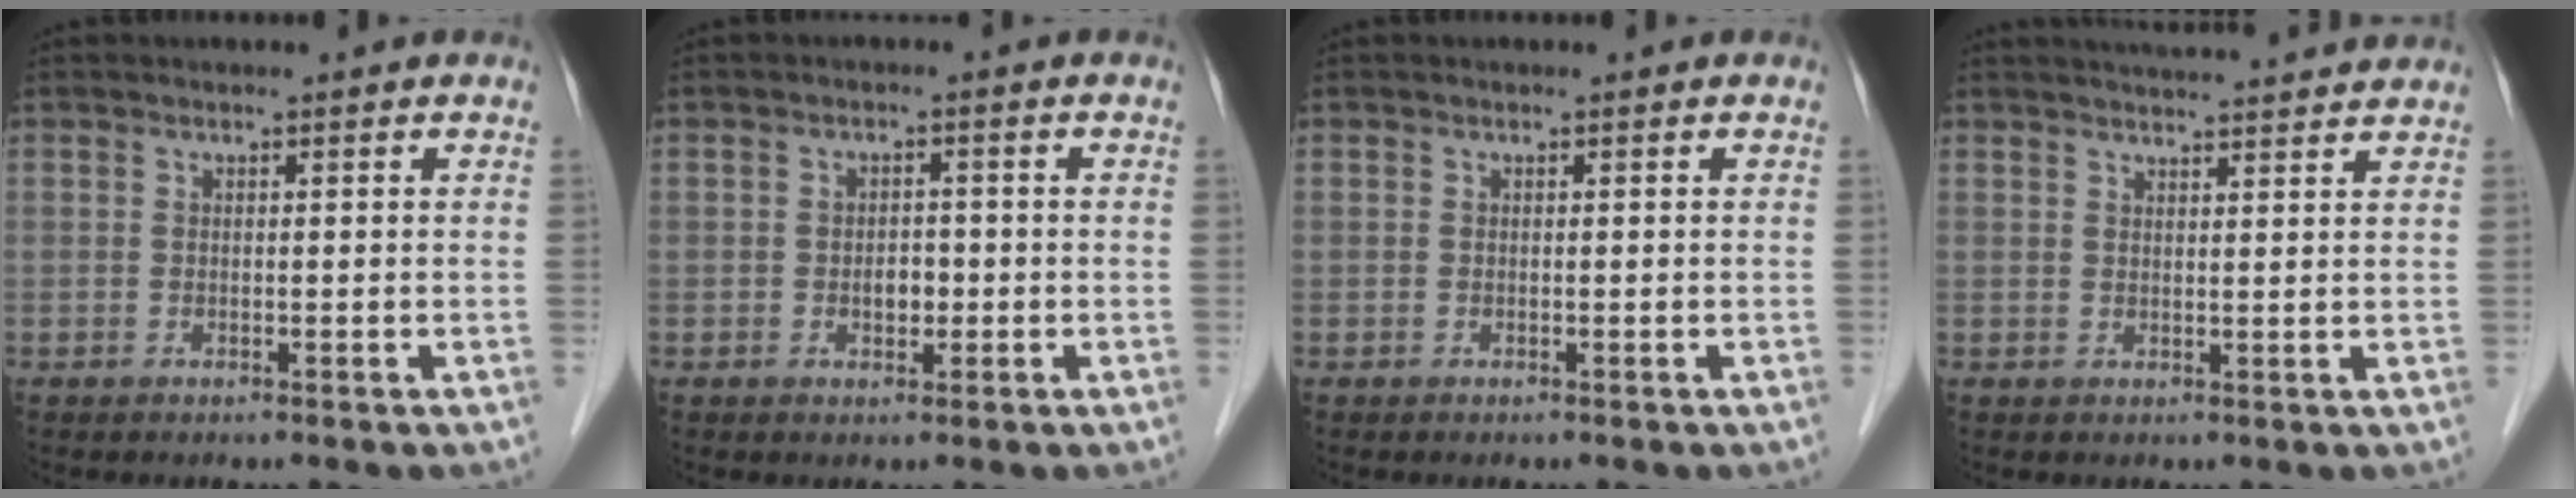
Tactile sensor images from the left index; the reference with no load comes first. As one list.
[{"total": 2.1, "force": [-0.7, 1.3, 1.5], "torque": [-0.022, 0.002, -0.006]}, {"total": 0.0}, {"total": 9.5, "force": [9.0, 0.3, 2.9], "torque": [-0.044, 0.021, 0.111]}]